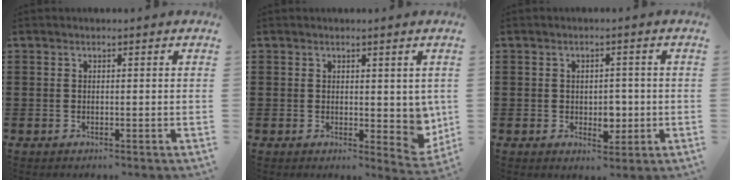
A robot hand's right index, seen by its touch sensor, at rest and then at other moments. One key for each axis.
{"total": 3.8, "fx": 1.3, "fy": 2.7, "fz": 2.4, "tx": -0.019, "ty": -0.006, "tz": 0.023}
{"total": 3.3, "fx": -0.5, "fy": 2.1, "fz": 2.5, "tx": -0.034, "ty": -0.006, "tz": -0.013}